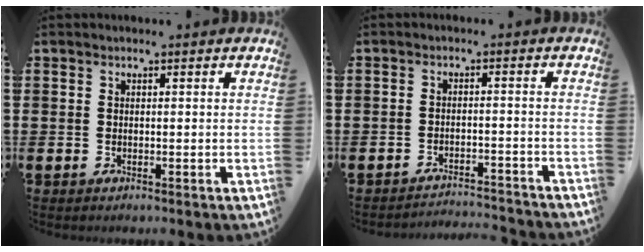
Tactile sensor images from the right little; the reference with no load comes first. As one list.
[{"total": 2.5, "force": [-2.5, -0.1, -0.1], "torque": [-0.004, 0.004, -0.054]}]